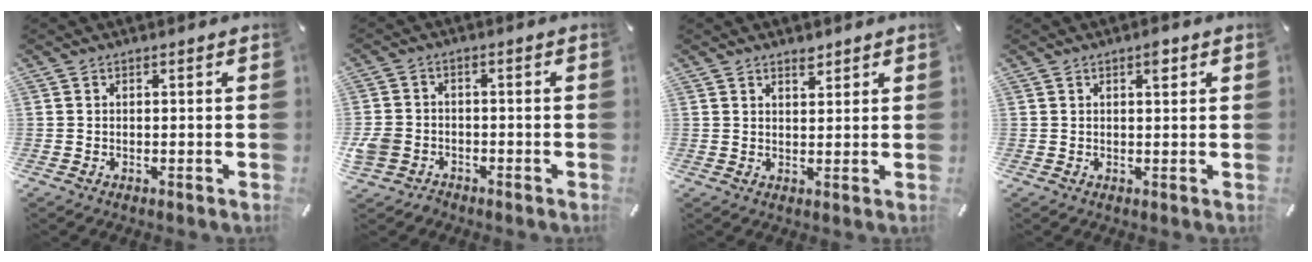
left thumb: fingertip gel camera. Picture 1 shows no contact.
{"total": 5.3, "force": [-2.7, 4.3, 1.5], "torque": [-0.039, 0.015, -0.050]}
{"total": 2.6, "force": [2.1, 1.3, 0.8], "torque": [-0.001, -0.010, 0.036]}
{"total": 2.4, "force": [1.2, 0.9, 1.8], "torque": [-0.022, -0.003, 0.017]}